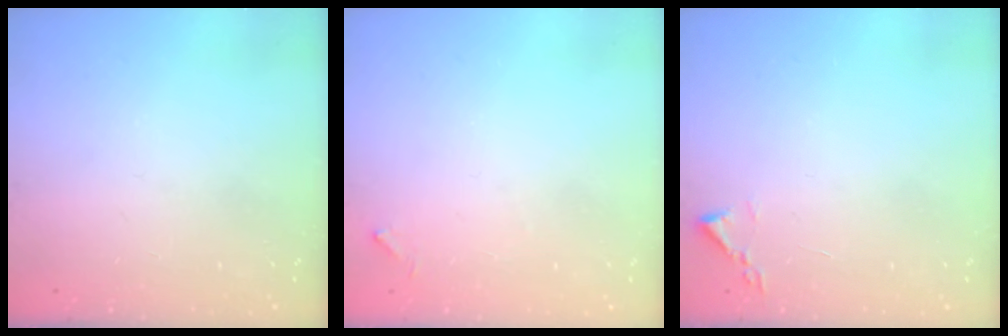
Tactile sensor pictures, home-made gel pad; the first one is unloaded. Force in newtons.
{"total": 6.0, "press": 6.0, "slide": 0.3}
{"total": 1.9, "press": 1.8, "slide": 0.3}